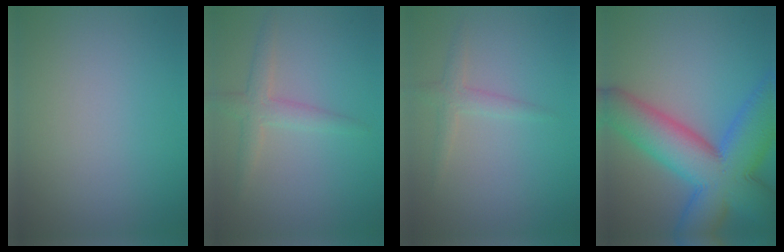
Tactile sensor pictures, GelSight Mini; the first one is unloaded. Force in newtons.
{"total": 2.6, "press": 2.5, "slide": 0.1}
{"total": 1.8, "press": 1.8, "slide": 0.0}
{"total": 13.2, "press": 13.2, "slide": 0.5}